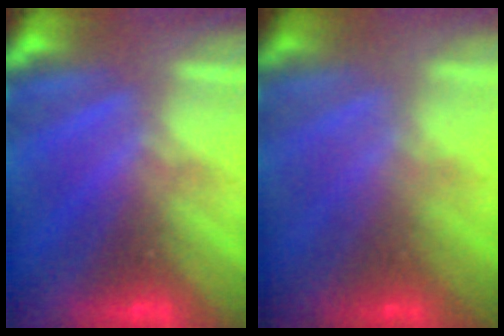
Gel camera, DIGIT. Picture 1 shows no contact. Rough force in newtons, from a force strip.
{"total": 1.3}